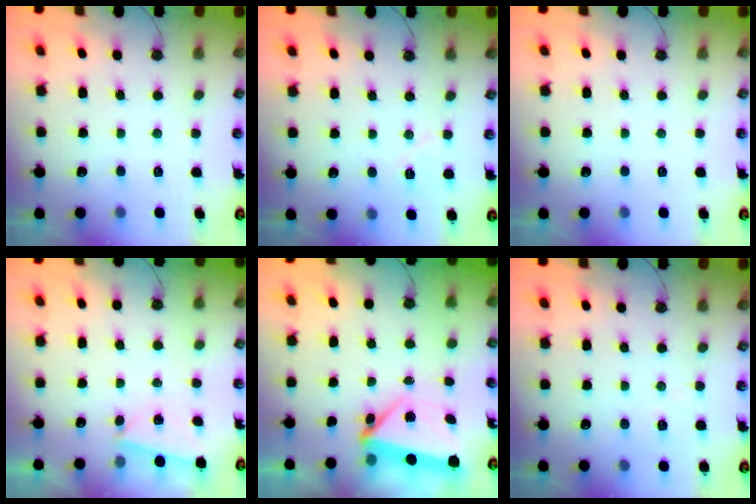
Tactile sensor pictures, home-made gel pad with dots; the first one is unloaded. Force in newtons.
{"total": 6.0, "press": 5.7, "slide": 1.9}
{"total": 0.0}
{"total": 2.6, "press": 1.6, "slide": 2.0}
{"total": 6.5, "press": 6.5, "slide": 0.6}
{"total": 2.3, "press": 2.2, "slide": 0.5}